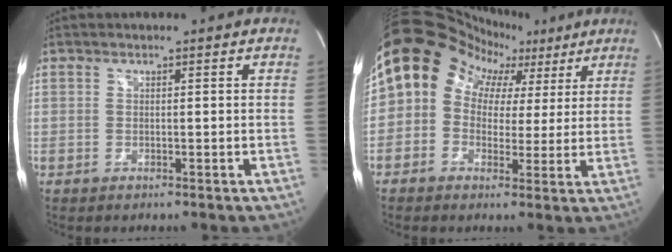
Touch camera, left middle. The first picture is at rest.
{"total": 12.7, "force": [4.5, 10.9, 4.6], "torque": [-0.082, 0.070, 0.068]}